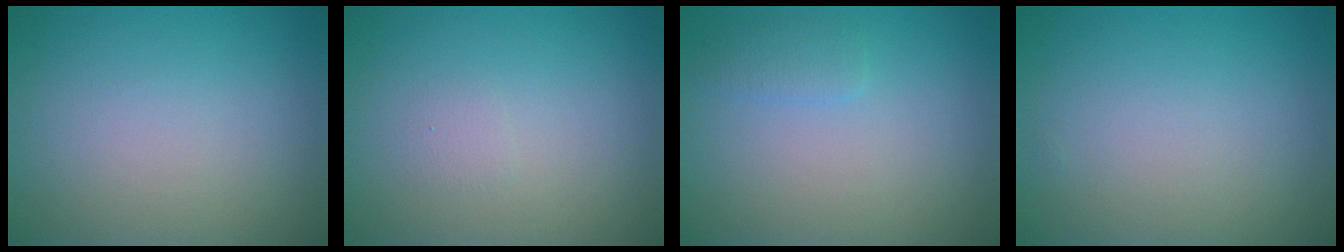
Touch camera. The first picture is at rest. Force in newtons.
{"total": 0.6, "press": 0.6, "slide": 0.1}
{"total": 1.3, "press": 1.3, "slide": 0.1}
{"total": 0.0}